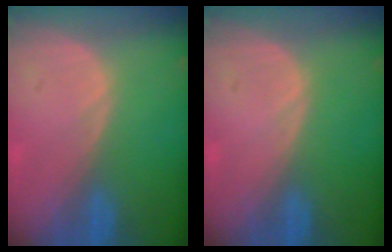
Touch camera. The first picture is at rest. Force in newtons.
{"total": 0.0}